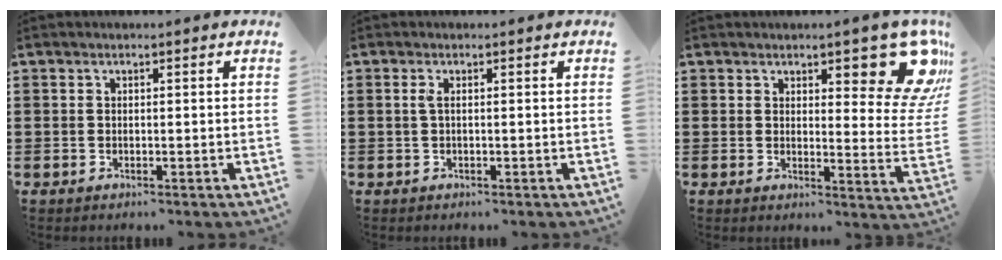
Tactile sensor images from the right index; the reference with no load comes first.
{"total": 1.0, "force": [0.0, 0.0, 1.0], "torque": [-0.020, -0.002, -0.001]}
{"total": 10.9, "force": [6.8, 3.6, 7.6], "torque": [-0.104, -0.033, 0.117]}